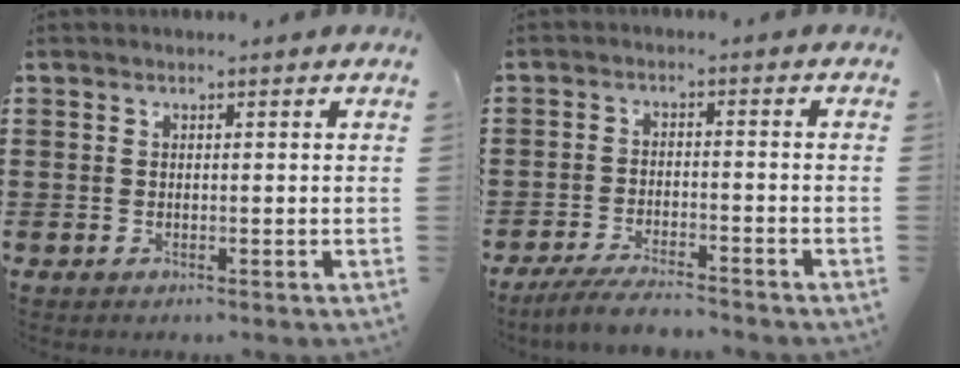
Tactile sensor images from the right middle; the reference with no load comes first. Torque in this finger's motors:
{"motor_torque": [2.14, 0.00, 0.05, 0.07]}